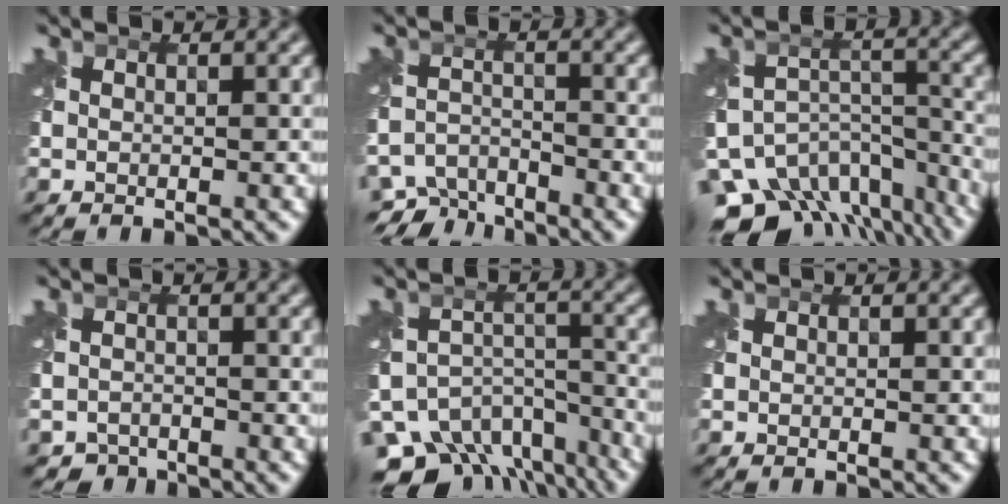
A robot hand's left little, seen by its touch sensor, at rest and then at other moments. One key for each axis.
{"total": 4.9, "fx": -4.4, "fy": 1.9, "fz": 0.8, "tx": -0.010, "ty": -0.016, "tz": -0.081}
{"total": 14.6, "fx": -11.3, "fy": 8.0, "fz": 4.8, "tx": -0.092, "ty": -0.019, "tz": -0.134}
{"total": 2.1, "fx": -1.9, "fy": 0.9, "fz": -0.1, "tx": 0.011, "ty": -0.007, "tz": -0.038}
{"total": 13.3, "fx": -10.5, "fy": 7.3, "fz": 3.8, "tx": -0.066, "ty": -0.015, "tz": -0.130}
{"total": 0.0}